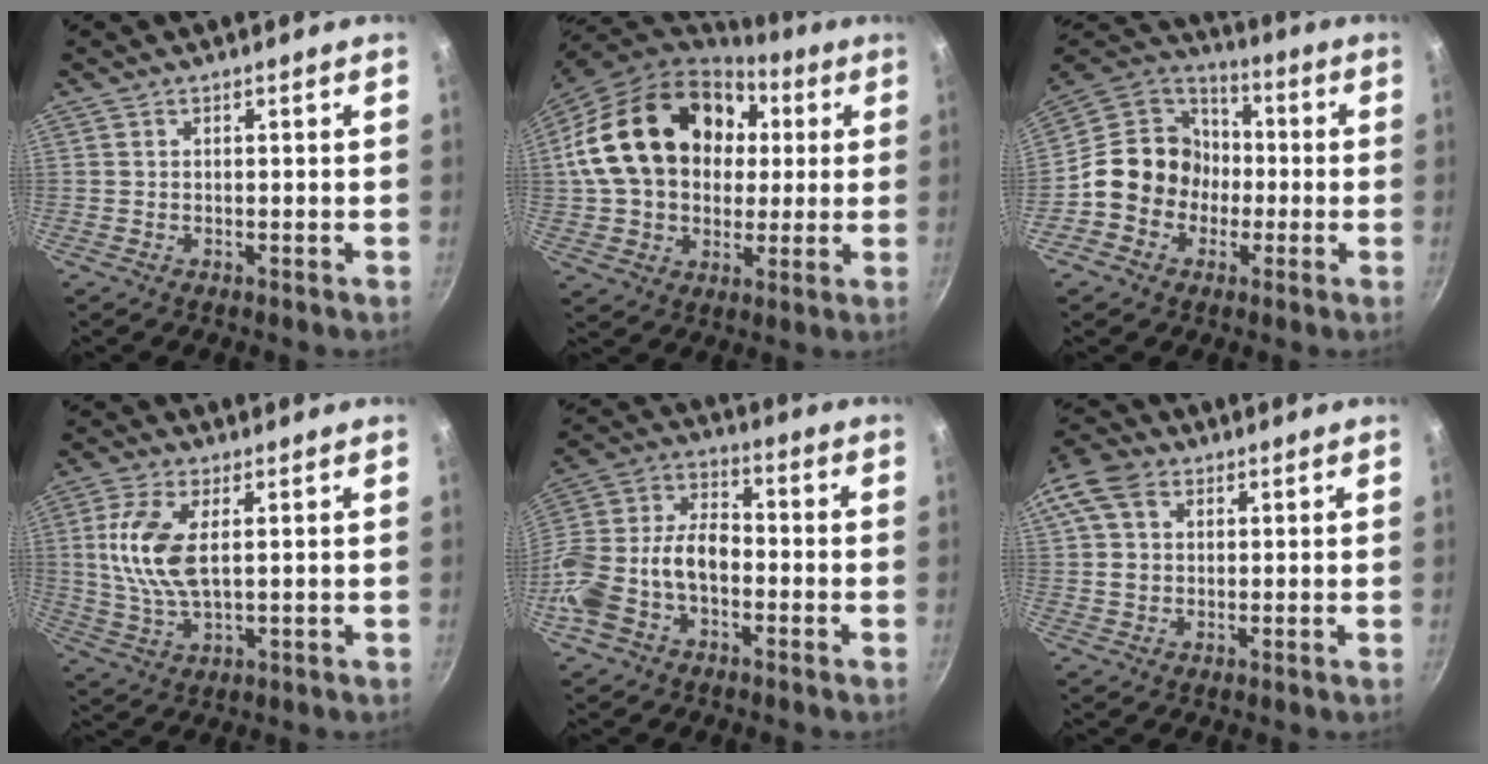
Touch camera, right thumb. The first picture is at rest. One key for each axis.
{"total": 24.7, "fx": 4.8, "fy": 18.4, "fz": 15.7, "tx": -0.263, "ty": 0.029, "tz": 0.084}
{"total": 14.2, "fx": -2.5, "fy": 12.8, "fz": 5.7, "tx": -0.045, "ty": 0.042, "tz": -0.058}
{"total": 10.6, "fx": 1.9, "fy": 5.0, "fz": 9.2, "tx": -0.189, "ty": -0.001, "tz": 0.042}
{"total": 17.2, "fx": -4.2, "fy": 11.2, "fz": 12.3, "tx": -0.228, "ty": 0.051, "tz": -0.091}
{"total": 11.6, "fx": 3.7, "fy": 8.9, "fz": 6.5, "tx": -0.138, "ty": 0.017, "tz": 0.057}